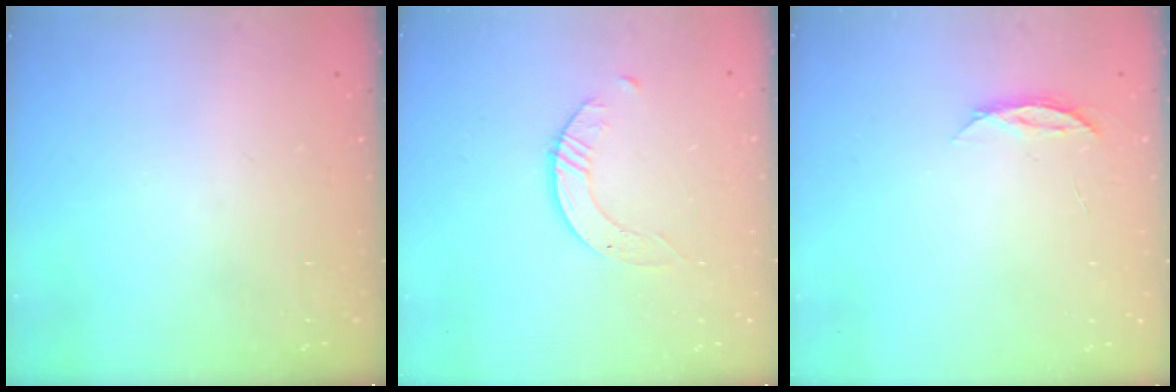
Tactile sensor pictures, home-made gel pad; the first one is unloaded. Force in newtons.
{"total": 2.6, "press": 2.6, "slide": 0.3}
{"total": 4.0, "press": 3.9, "slide": 0.4}